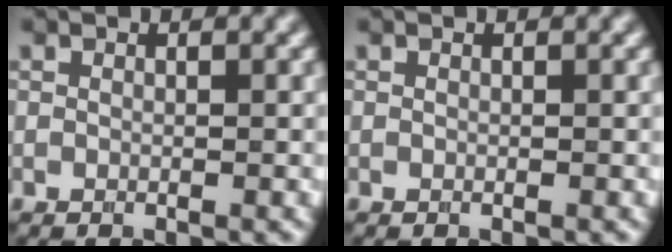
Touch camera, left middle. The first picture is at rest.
{"total": 0.0}